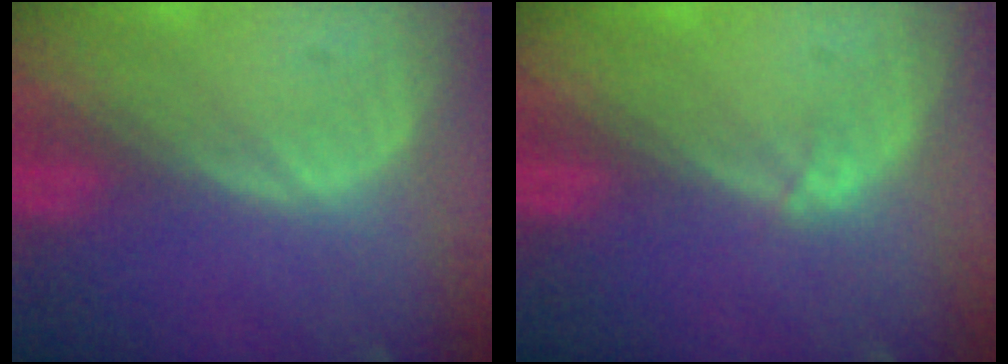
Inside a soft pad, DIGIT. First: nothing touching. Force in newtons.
{"total": 0.7, "press": 0.6, "slide": 0.3}